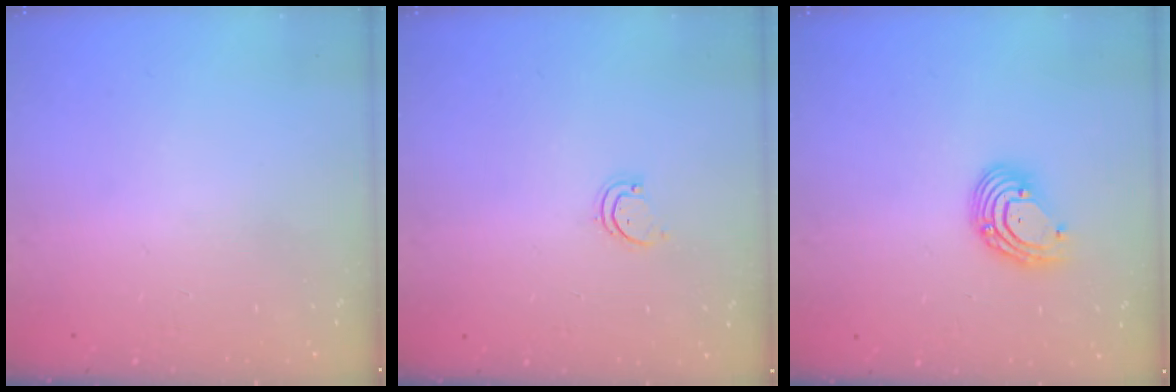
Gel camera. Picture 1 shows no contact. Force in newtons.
{"total": 1.7, "press": 1.7, "slide": 0.3}
{"total": 7.3, "press": 7.3, "slide": 0.8}